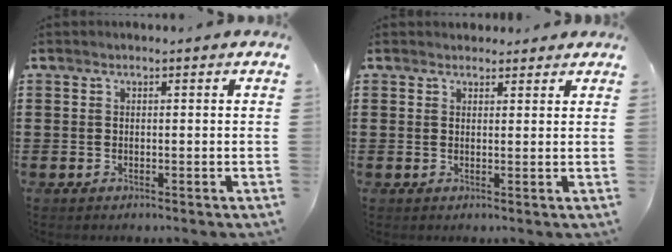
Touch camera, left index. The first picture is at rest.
{"total": 1.8, "force": [1.6, 0.6, 0.1], "torque": [0.003, 0.000, 0.031]}